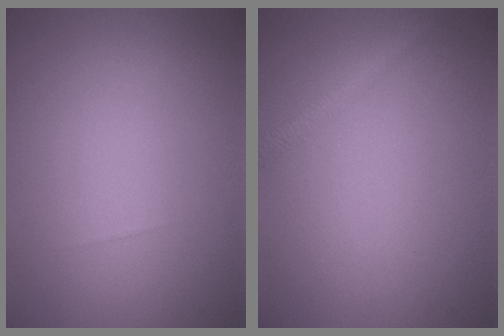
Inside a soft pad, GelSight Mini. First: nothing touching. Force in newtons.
{"total": 1.4, "press": 1.4, "slide": 0.0}